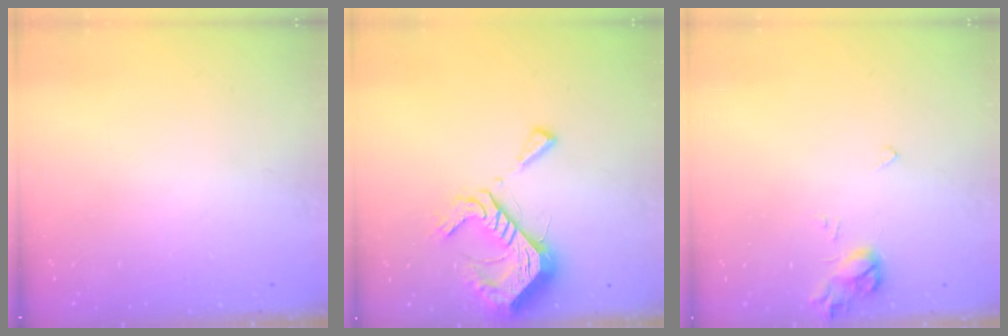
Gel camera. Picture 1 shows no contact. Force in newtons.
{"total": 12.6, "press": 12.6, "slide": 1.2}
{"total": 5.4, "press": 5.4, "slide": 0.5}